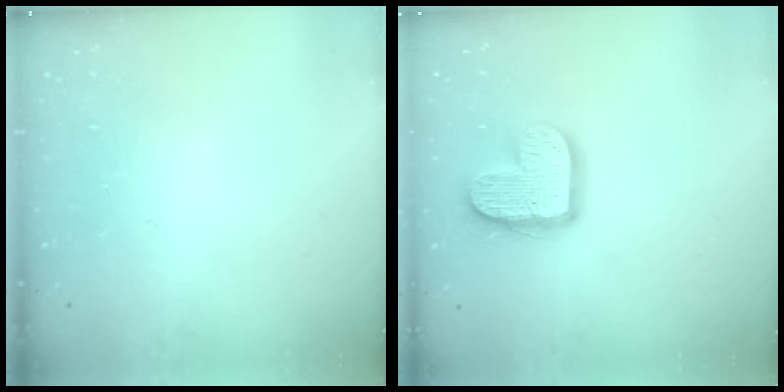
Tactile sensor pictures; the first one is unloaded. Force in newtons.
{"total": 14.2, "press": 14.2, "slide": 1.1}